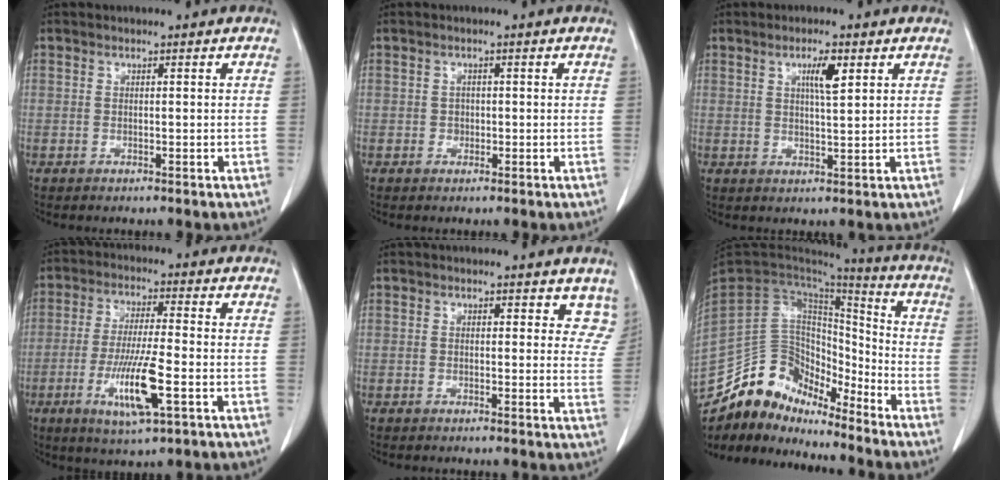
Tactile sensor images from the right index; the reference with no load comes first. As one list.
[{"total": 1.0, "force": [-0.2, 1.0, 0.3], "torque": [-0.003, 0.004, -0.002]}, {"total": 3.9, "force": [1.8, 0.4, 3.5], "torque": [-0.060, -0.001, 0.030]}, {"total": 10.4, "force": [-3.5, 1.0, 9.8], "torque": [-0.187, -0.018, -0.063]}, {"total": 5.1, "force": [4.3, 2.6, 1.2], "torque": [0.019, -0.012, 0.029]}, {"total": 14.0, "force": [-12.4, 5.6, 3.1], "torque": [-0.040, 0.068, -0.225]}]